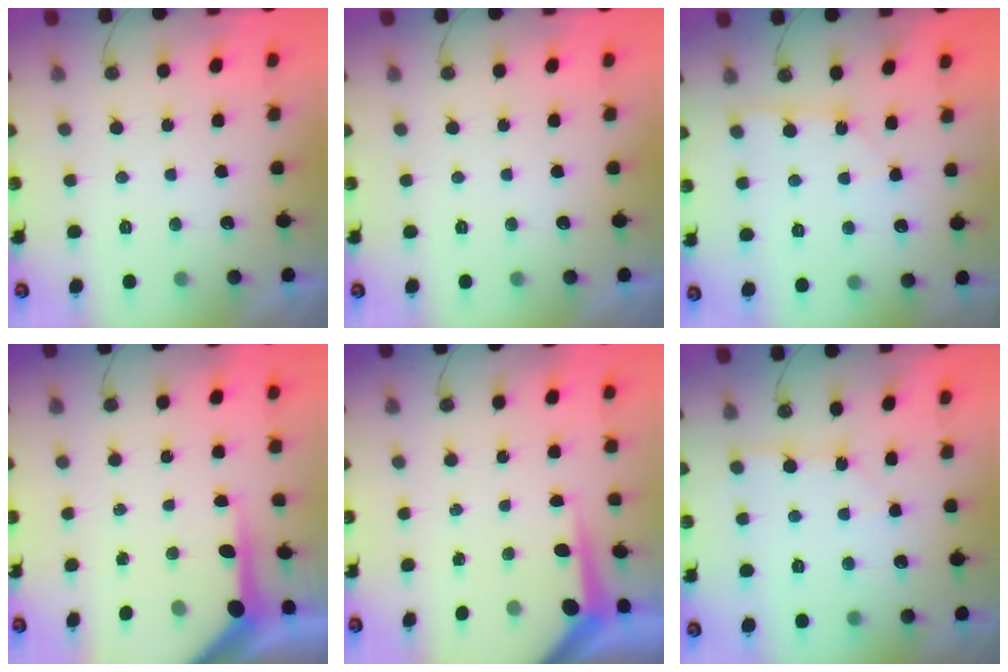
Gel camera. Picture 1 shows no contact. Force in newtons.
{"total": 0.0}
{"total": 3.9, "press": 3.9, "slide": 0.5}
{"total": 8.3, "press": 8.2, "slide": 1.0}
{"total": 4.8, "press": 4.8, "slide": 0.4}
{"total": 3.2, "press": 3.2, "slide": 0.4}